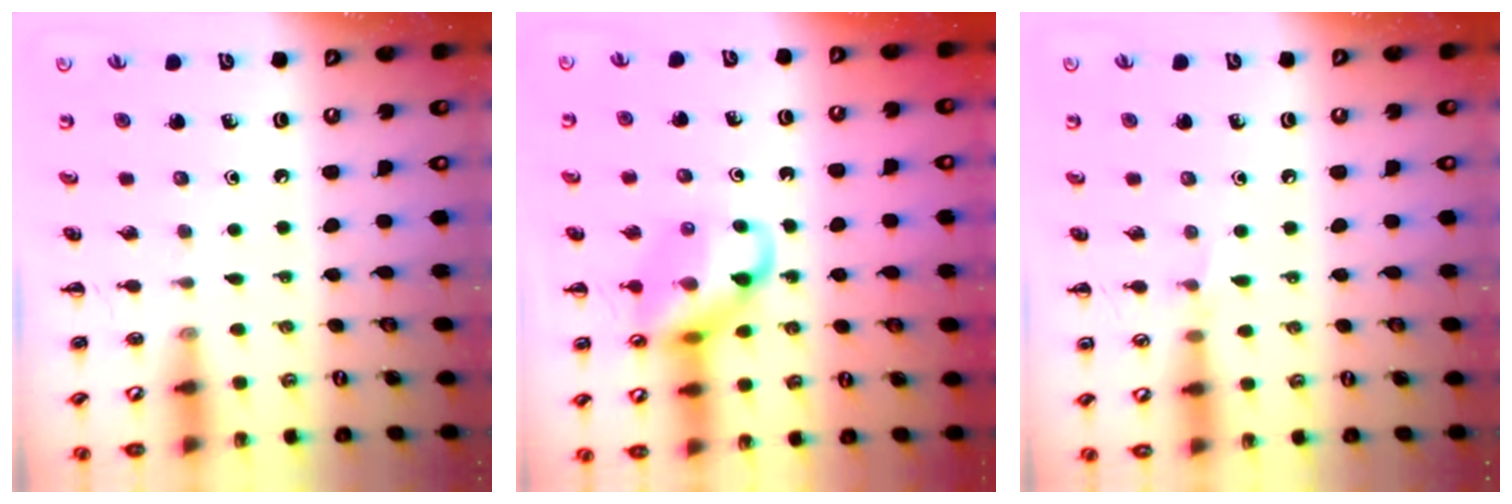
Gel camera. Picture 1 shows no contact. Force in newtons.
{"total": 12.4, "press": 12.3, "slide": 1.2}
{"total": 4.3, "press": 4.0, "slide": 1.5}